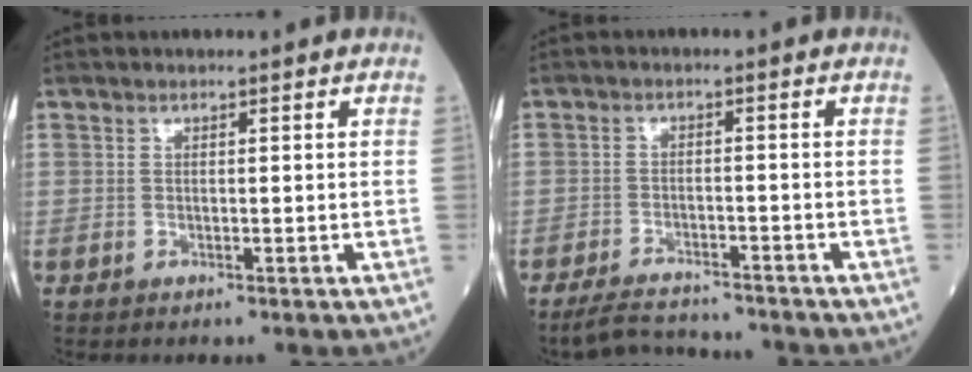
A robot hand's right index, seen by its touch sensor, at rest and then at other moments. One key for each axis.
{"total": 6.7, "fx": -6.4, "fy": 0.9, "fz": 1.6, "tx": -0.029, "ty": -0.009, "tz": -0.105}